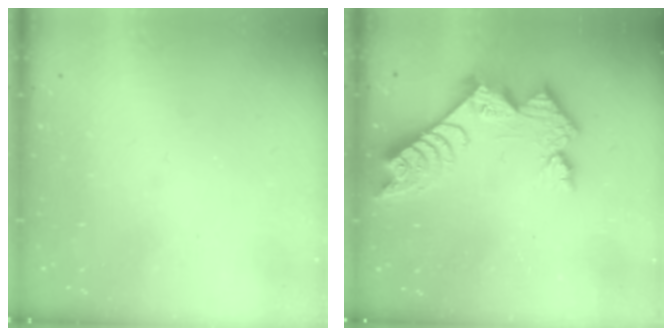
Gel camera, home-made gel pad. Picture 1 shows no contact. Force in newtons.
{"total": 11.7, "press": 11.6, "slide": 1.0}